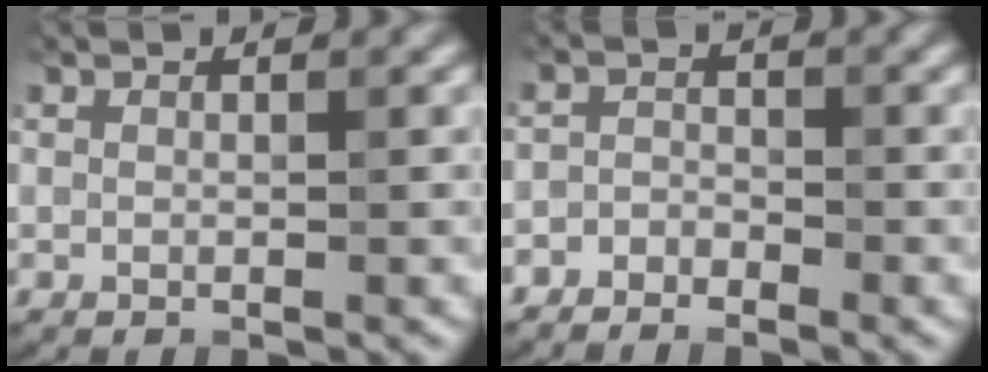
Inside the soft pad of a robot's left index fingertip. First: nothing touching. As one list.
[{"total": 4.2, "force": [-3.7, -0.9, -1.8], "torque": [0.005, -0.014, -0.031]}]